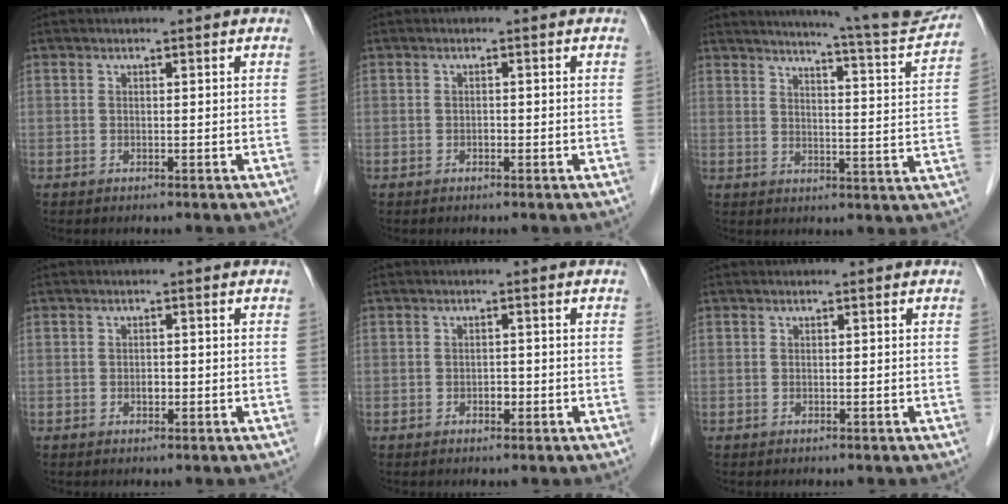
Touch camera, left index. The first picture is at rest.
{"total": 0.5, "force": [-0.3, 0.3, 0.3], "torque": [-0.006, 0.002, -0.005]}
{"total": 15.7, "force": [14.7, -0.8, 5.4], "torque": [-0.084, -0.058, 0.174]}
{"total": 1.0, "force": [-0.3, 0.6, 0.7], "torque": [-0.013, 0.002, -0.005]}
{"total": 1.2, "force": [-0.5, 0.8, 0.8], "torque": [-0.013, 0.003, -0.007]}
{"total": 0.0}